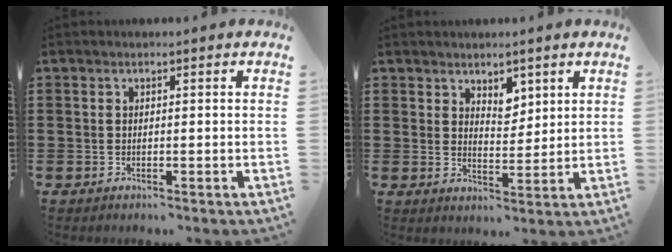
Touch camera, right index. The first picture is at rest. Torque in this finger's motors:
{"motor_torque": [0.13, 0.47, 0.10, 0.00]}